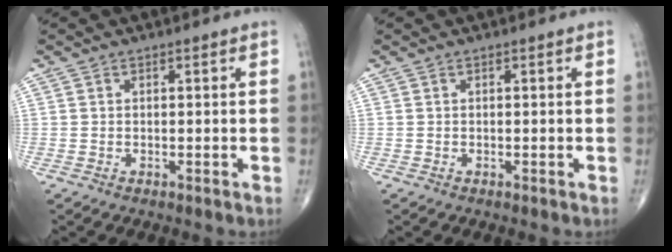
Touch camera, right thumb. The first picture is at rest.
{"total": 0.0}